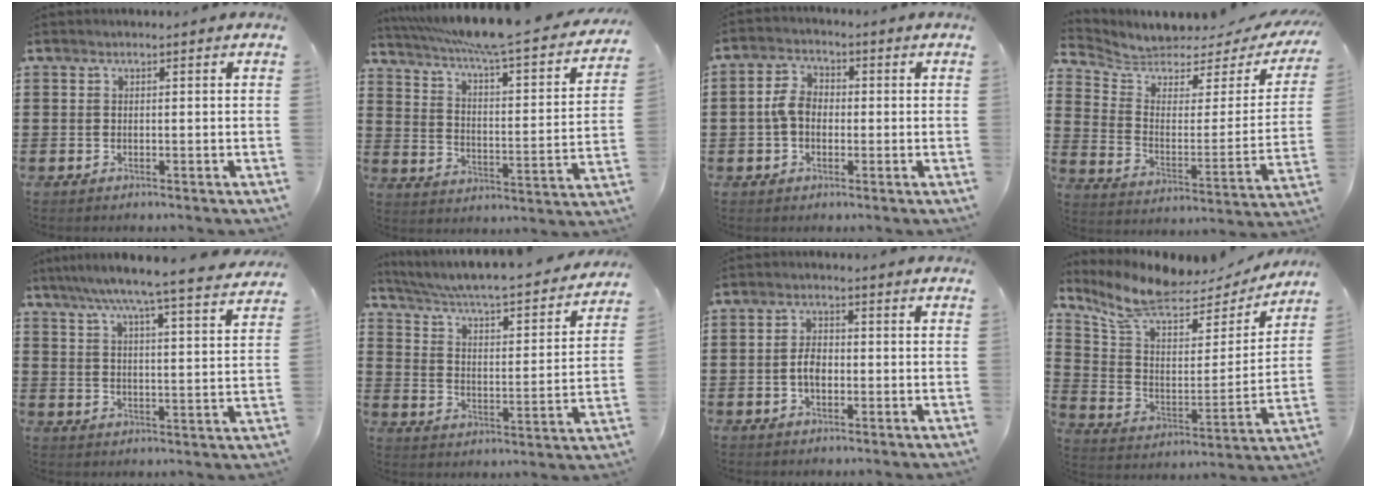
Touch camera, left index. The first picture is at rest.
{"total": 7.1, "force": [5.9, -0.7, 3.9], "torque": [-0.102, -0.051, 0.093]}
{"total": 4.8, "force": [-0.3, 3.4, 3.4], "torque": [-0.085, 0.005, -0.011]}
{"total": 4.2, "force": [3.6, 1.7, 1.2], "torque": [-0.053, -0.033, 0.057]}
{"total": 6.8, "force": [5.9, -0.7, 3.2], "torque": [-0.085, -0.041, 0.097]}
{"total": 4.0, "force": [3.5, 0.0, 2.0], "torque": [-0.060, -0.039, 0.047]}
{"total": 3.2, "force": [-0.5, 1.7, 2.6], "torque": [-0.057, 0.001, -0.013]}
{"total": 8.8, "force": [7.2, 2.9, 4.3], "torque": [-0.119, -0.046, 0.125]}